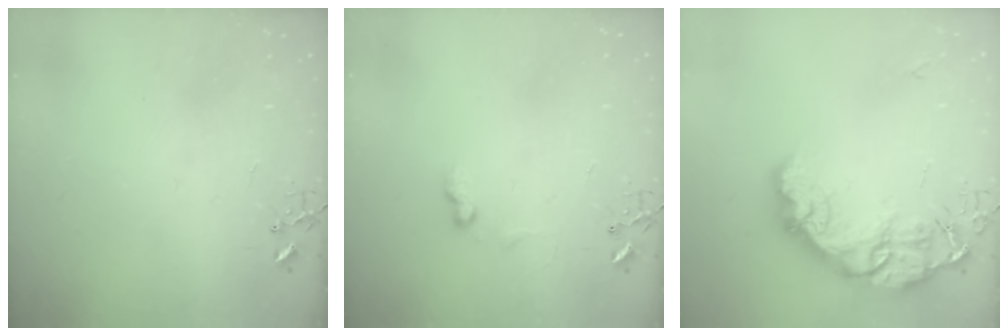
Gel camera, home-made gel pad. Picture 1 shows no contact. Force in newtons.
{"total": 6.0, "press": 6.0, "slide": 0.8}
{"total": 18.2, "press": 18.2, "slide": 1.3}